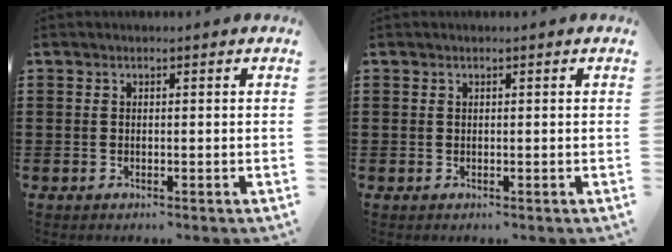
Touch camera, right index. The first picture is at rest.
{"total": 0.0}